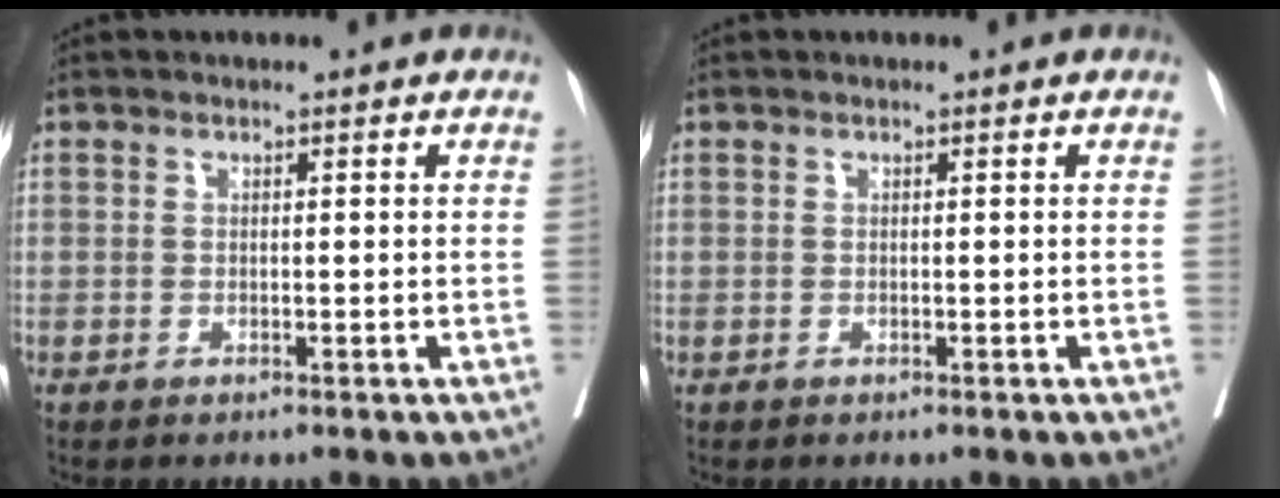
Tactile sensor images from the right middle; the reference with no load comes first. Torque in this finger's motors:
{"motor_torque": [-0.10, 0.07, -0.06, 0.00]}